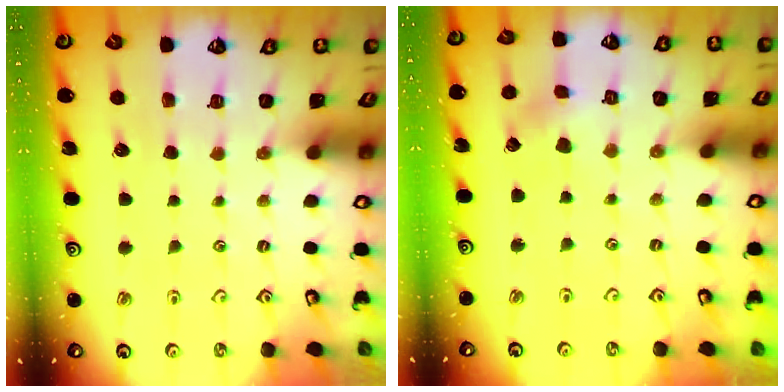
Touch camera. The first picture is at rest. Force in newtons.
{"total": 2.0, "press": 2.0, "slide": 0.1}